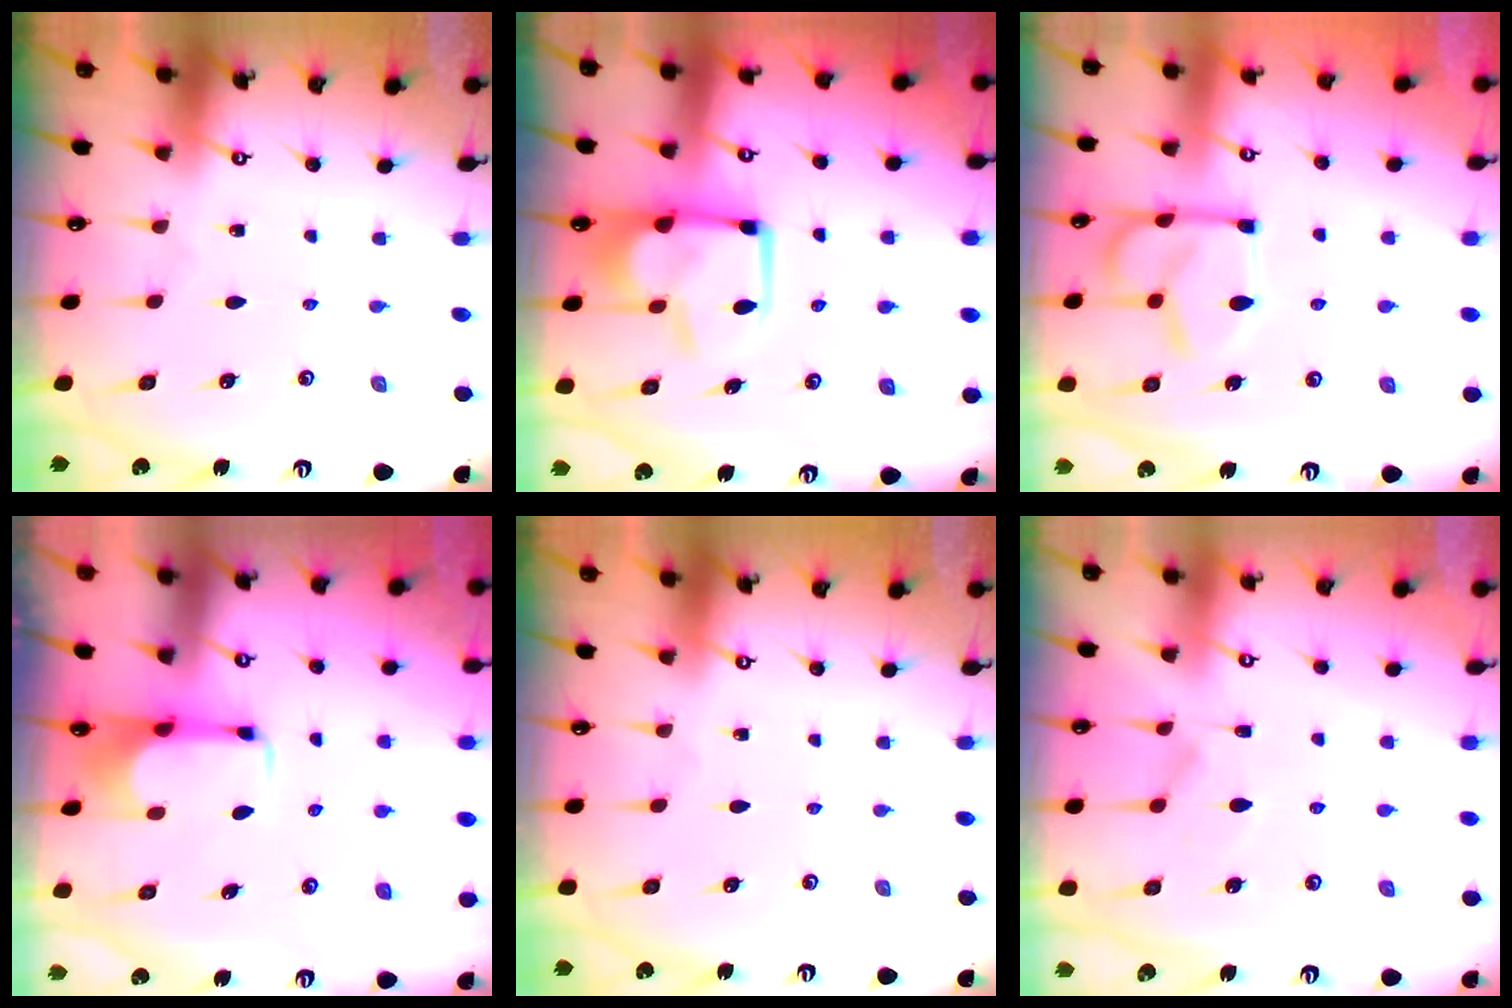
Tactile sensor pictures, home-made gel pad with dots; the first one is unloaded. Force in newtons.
{"total": 12.2, "press": 12.1, "slide": 1.3}
{"total": 9.1, "press": 9.1, "slide": 0.2}
{"total": 2.0, "press": 2.0, "slide": 0.4}
{"total": 0.0}
{"total": 0.9, "press": 0.1, "slide": 0.9}